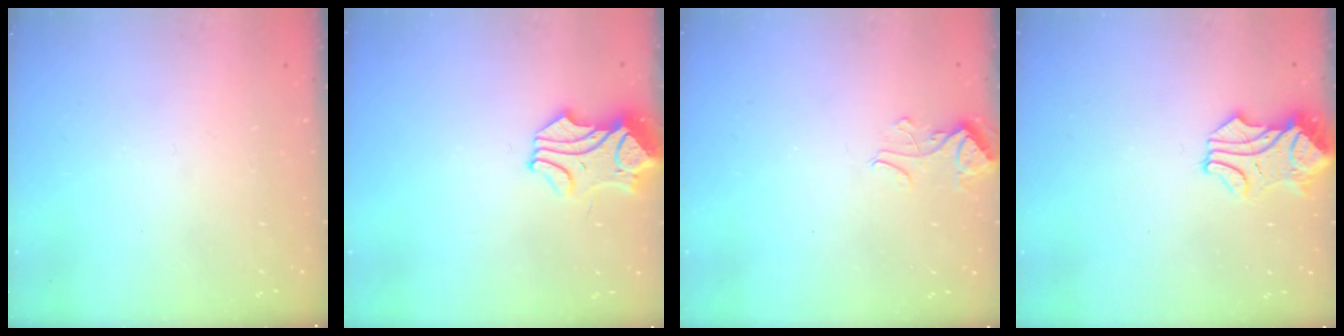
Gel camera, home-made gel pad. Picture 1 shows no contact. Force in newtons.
{"total": 1.1, "press": 0.6, "slide": 0.9}
{"total": 2.1, "press": 2.1, "slide": 0.5}
{"total": 0.0}